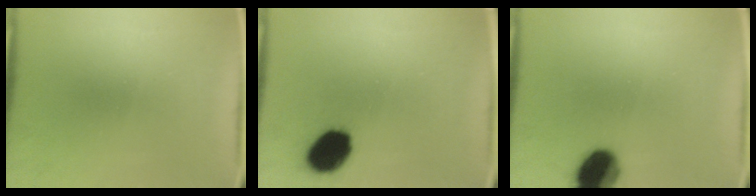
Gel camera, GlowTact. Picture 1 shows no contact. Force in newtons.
{"total": 10.9}
{"total": 11.3}